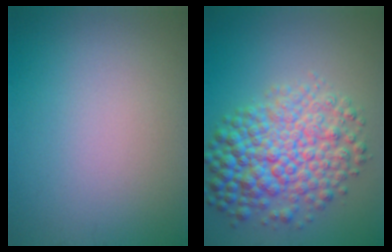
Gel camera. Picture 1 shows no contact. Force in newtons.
{"total": 8.1, "press": 8.1, "slide": 0.1}